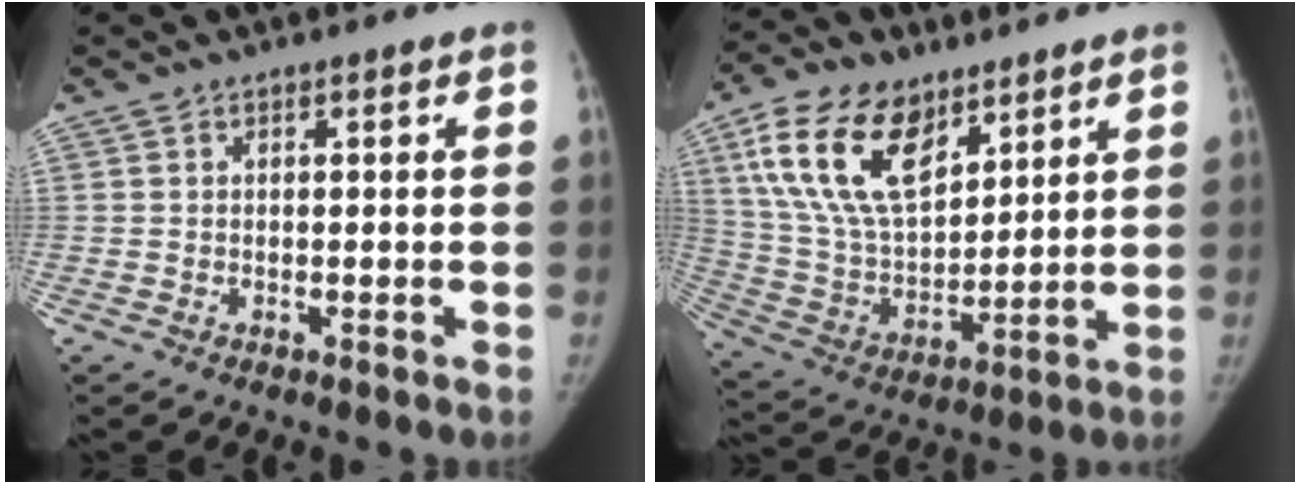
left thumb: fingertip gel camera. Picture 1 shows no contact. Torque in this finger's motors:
{"motor_torque": [0.65, 0.19, 1.72, -1.06, 0.23]}